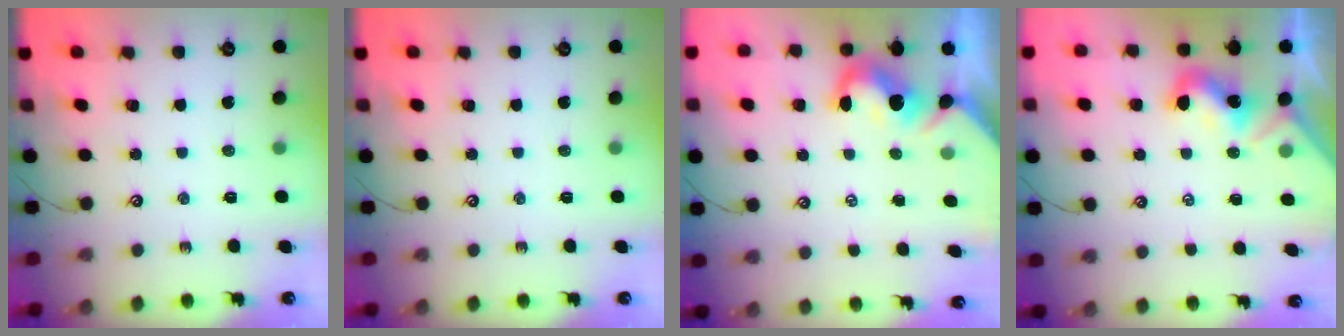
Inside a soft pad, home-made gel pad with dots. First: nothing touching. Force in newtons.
{"total": 0.0}
{"total": 2.3, "press": 2.2, "slide": 0.6}
{"total": 2.0, "press": 1.9, "slide": 0.4}